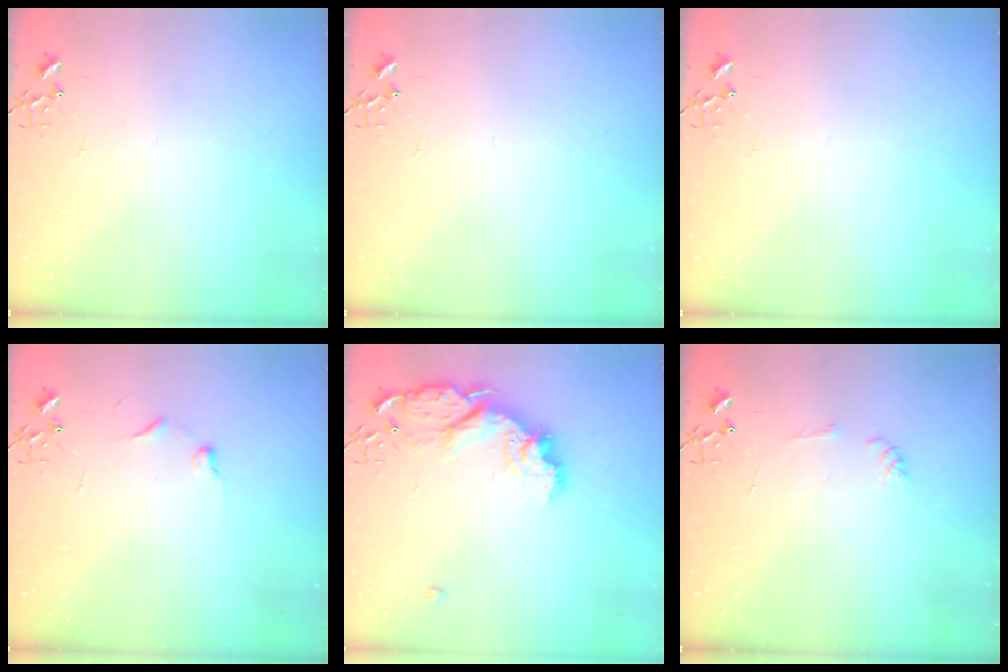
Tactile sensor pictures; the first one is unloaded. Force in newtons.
{"total": 0.0}
{"total": 0.0}
{"total": 5.5, "press": 5.5, "slide": 0.6}
{"total": 16.3, "press": 16.3, "slide": 1.2}
{"total": 5.5, "press": 5.4, "slide": 0.7}